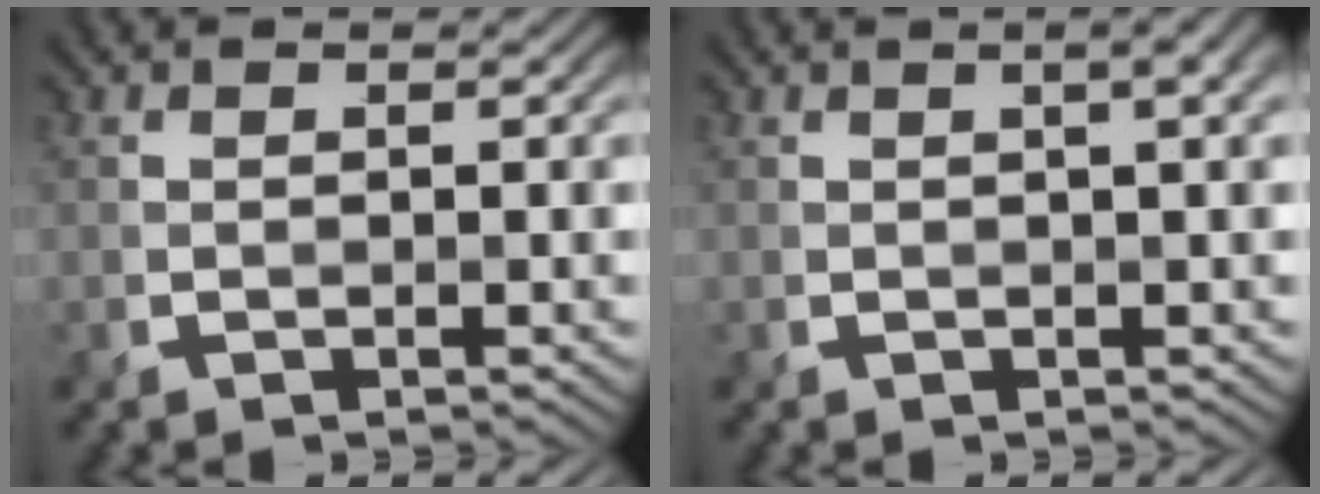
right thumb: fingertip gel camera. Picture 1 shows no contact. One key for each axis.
{"total": 2.7, "fx": 1.0, "fy": 0.6, "fz": 2.5, "tx": -0.034, "ty": 0.007, "tz": 0.009}